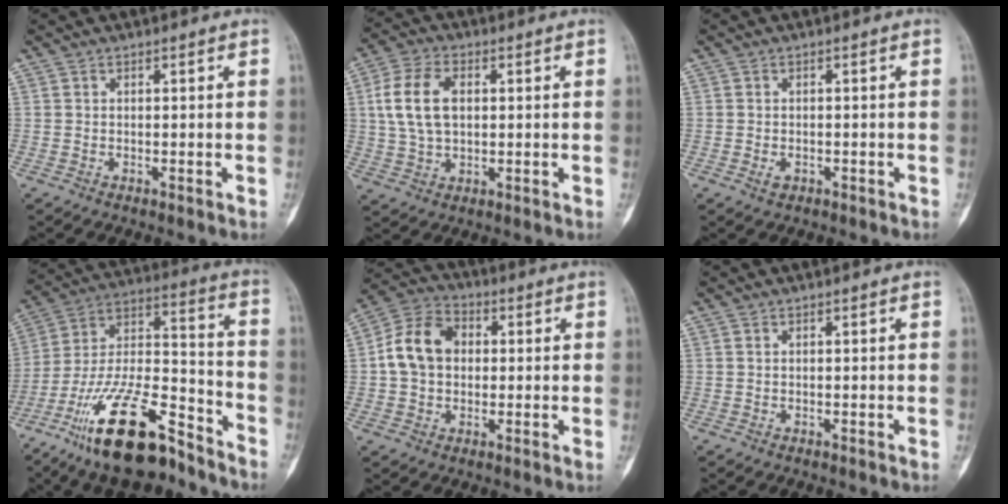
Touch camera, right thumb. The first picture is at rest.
{"total": 10.6, "force": [1.8, 6.7, 8.0], "torque": [-0.152, 0.009, 0.034]}
{"total": 1.4, "force": [-0.7, 1.0, 0.8], "torque": [-0.011, 0.004, -0.007]}
{"total": 22.2, "force": [-15.2, 7.4, 14.4], "torque": [-0.281, 0.078, -0.270]}
{"total": 10.7, "force": [0.9, 8.2, 6.8], "torque": [-0.114, 0.027, 0.006]}
{"total": 0.0}